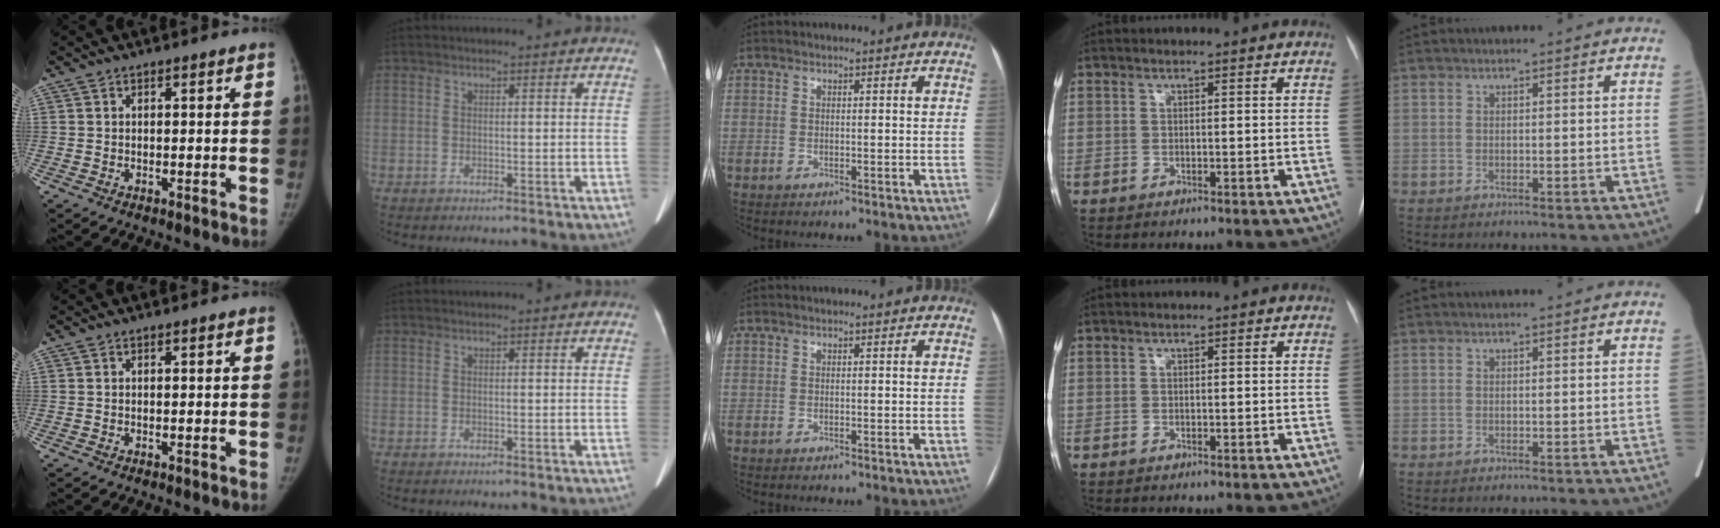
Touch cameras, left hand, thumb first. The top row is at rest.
{}